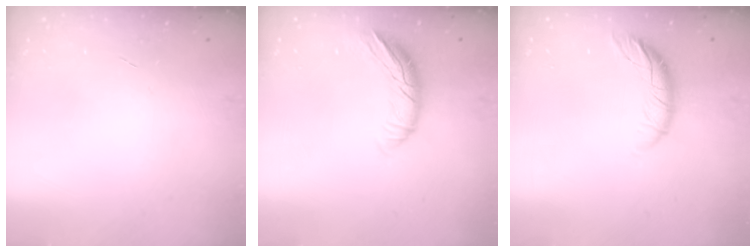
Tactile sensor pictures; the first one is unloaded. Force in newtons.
{"total": 10.4, "press": 10.2, "slide": 1.7}
{"total": 9.1, "press": 9.1, "slide": 0.4}